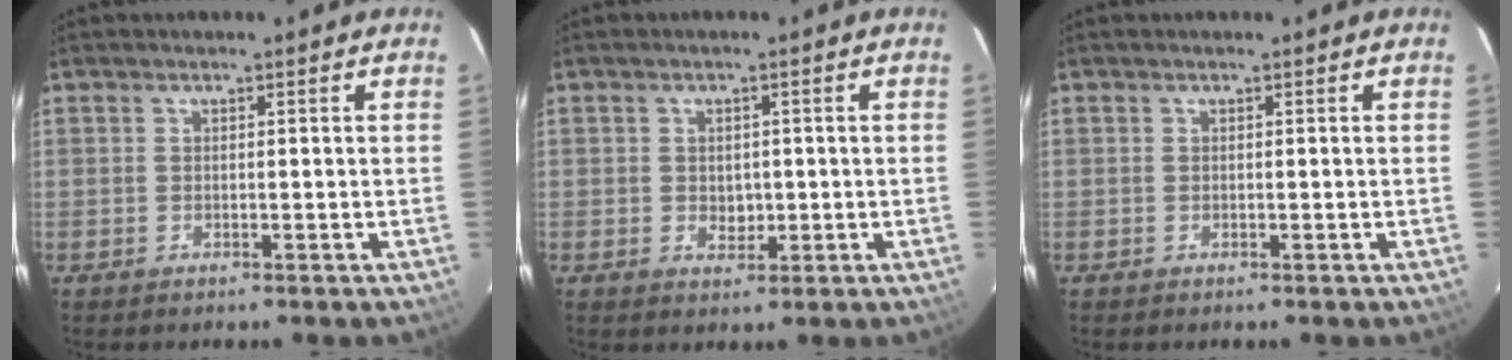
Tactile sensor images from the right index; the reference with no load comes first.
{"total": 3.0, "force": [-0.2, 2.5, 1.6], "torque": [-0.025, 0.001, 0.001]}
{"total": 0.0}